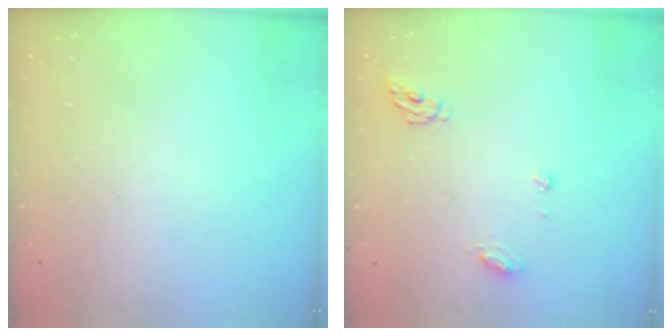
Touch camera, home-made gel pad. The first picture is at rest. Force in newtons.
{"total": 6.0, "press": 6.0, "slide": 0.7}